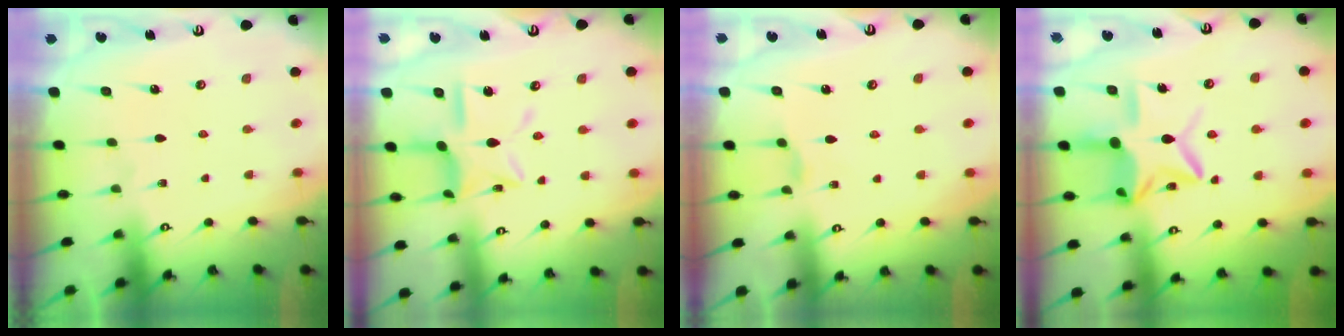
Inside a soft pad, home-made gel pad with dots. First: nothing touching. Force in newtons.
{"total": 11.5, "press": 11.5, "slide": 0.8}
{"total": 2.6, "press": 2.6, "slide": 0.6}
{"total": 13.3, "press": 13.3, "slide": 1.1}